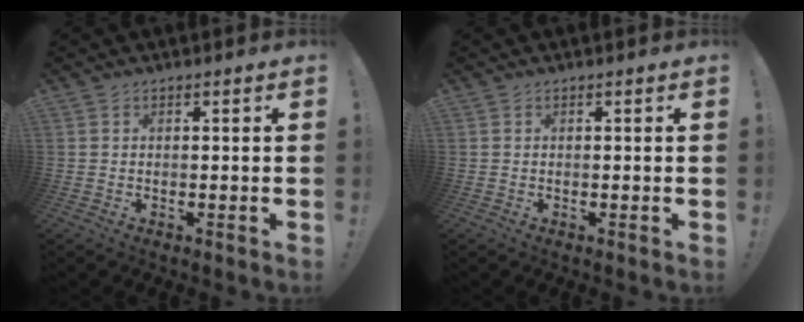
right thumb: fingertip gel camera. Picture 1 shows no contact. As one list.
[{"total": 0.0}]